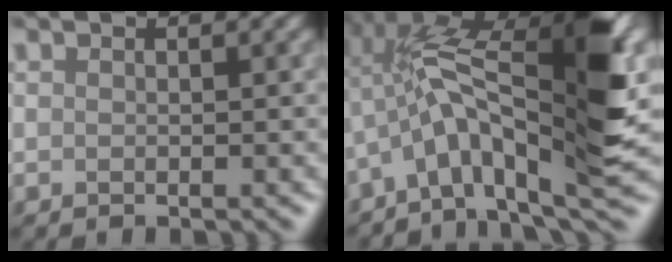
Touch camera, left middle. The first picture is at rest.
{"total": 12.3, "force": [0.7, 3.8, 11.7], "torque": [-0.205, 0.014, 0.009]}